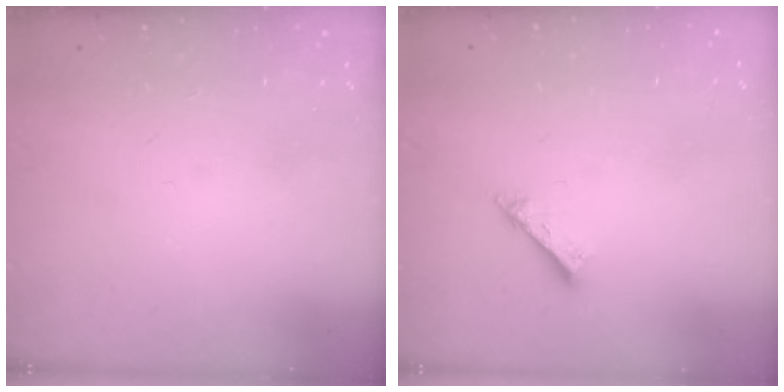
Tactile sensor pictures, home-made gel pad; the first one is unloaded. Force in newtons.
{"total": 2.6, "press": 2.6, "slide": 0.1}